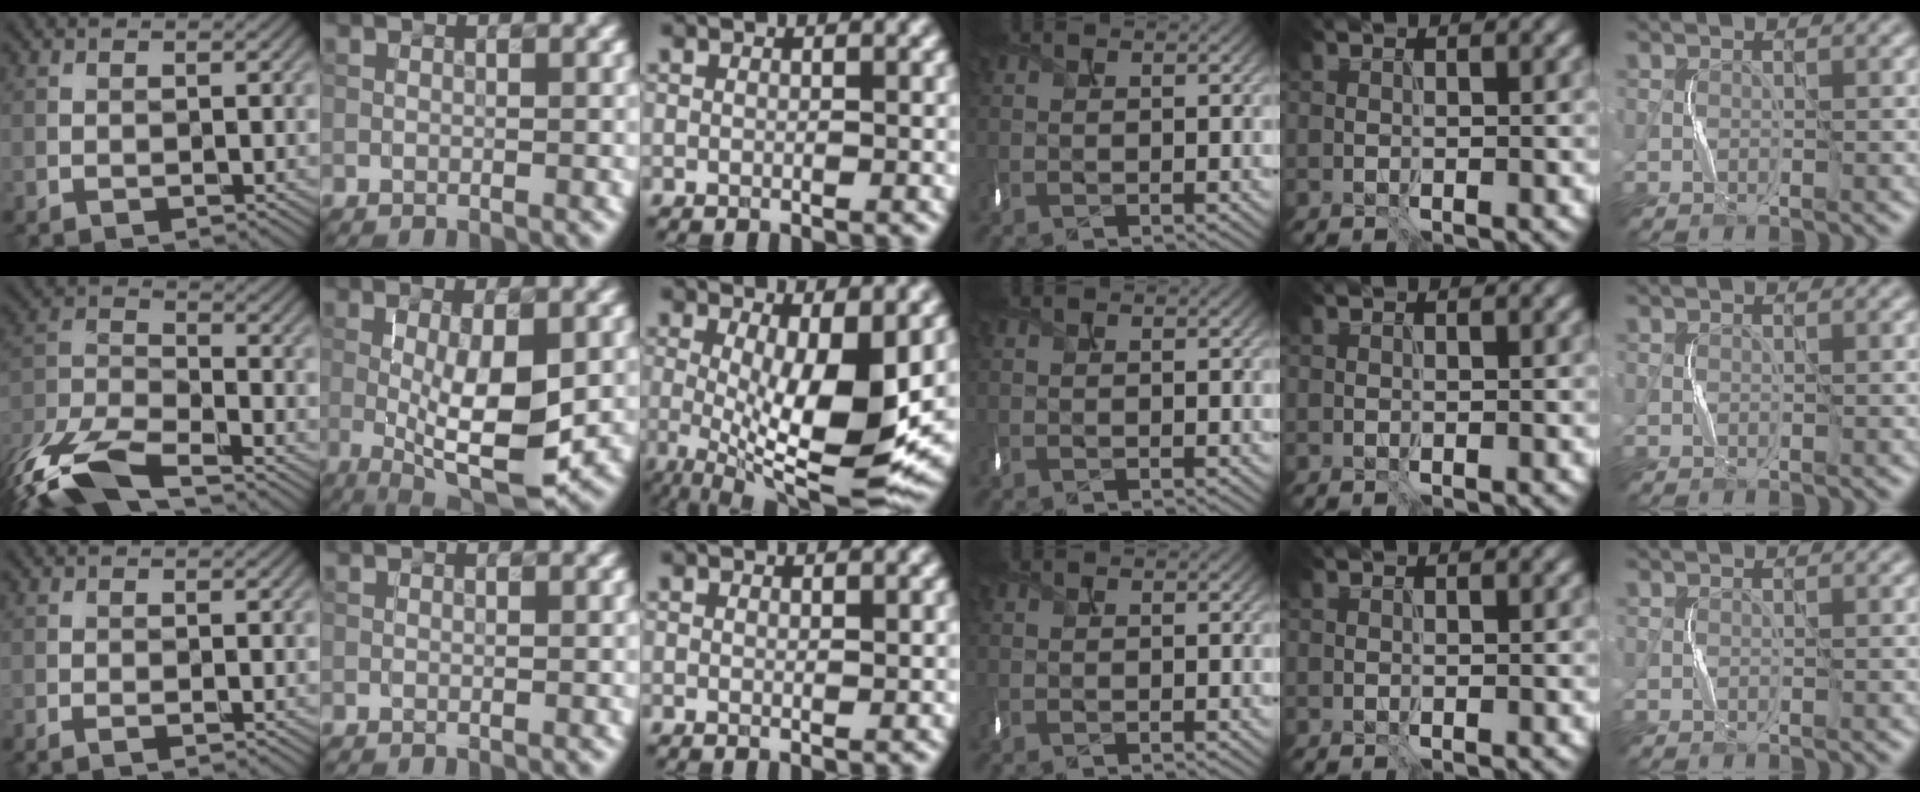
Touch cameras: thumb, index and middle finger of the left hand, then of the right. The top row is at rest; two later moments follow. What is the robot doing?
{"motion": "shake", "object": "box of matches"}